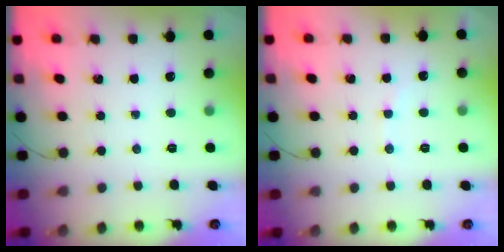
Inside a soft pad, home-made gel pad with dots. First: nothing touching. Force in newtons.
{"total": 3.2, "press": 3.1, "slide": 0.9}